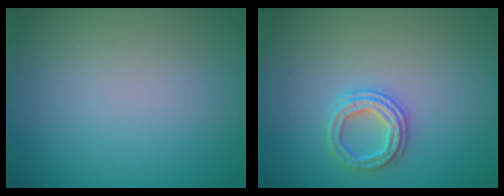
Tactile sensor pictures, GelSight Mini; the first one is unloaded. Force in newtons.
{"total": 2.5, "press": 2.3, "slide": 1.0}